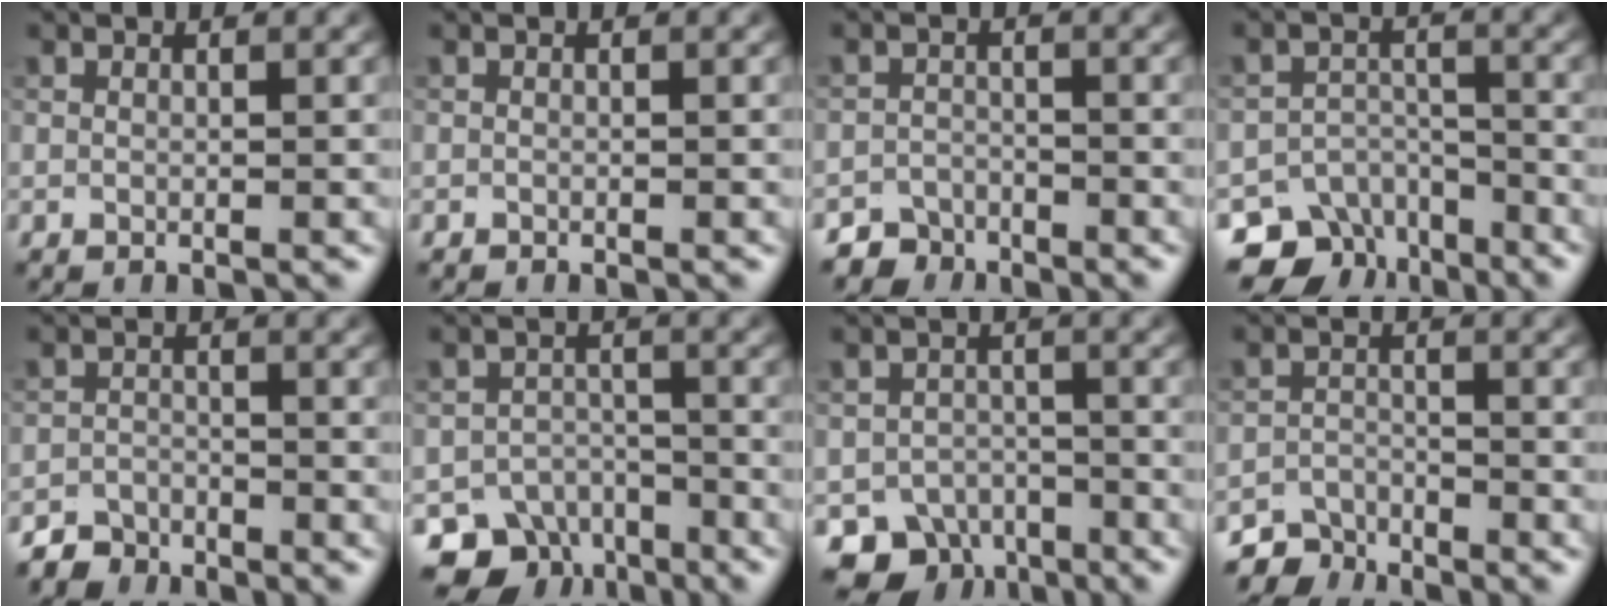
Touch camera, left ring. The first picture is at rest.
{"total": 0.0}
{"total": 3.3, "force": [-3.0, 1.4, -0.1], "torque": [0.013, 0.000, -0.049]}
{"total": 7.3, "force": [-5.6, 4.3, 1.6], "torque": [0.003, -0.006, -0.079]}
{"total": 2.5, "force": [-2.4, 0.8, 0.0], "torque": [0.007, 0.000, -0.046]}
{"total": 7.0, "force": [-5.6, 4.0, 1.3], "torque": [0.008, -0.011, -0.076]}
{"total": 5.6, "force": [-4.3, 3.4, 1.4], "torque": [-0.008, -0.017, -0.065]}
{"total": 4.2, "force": [-3.9, 1.4, 0.4], "torque": [-0.001, -0.007, -0.065]}